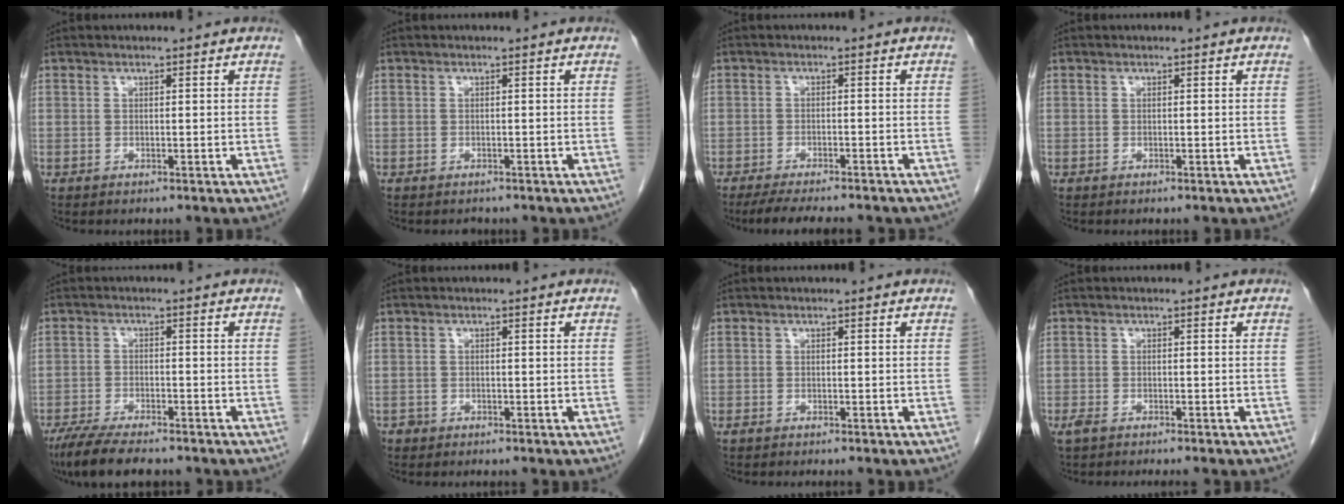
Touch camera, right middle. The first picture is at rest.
{"total": 1.0, "force": [-0.9, 0.5, 0.0], "torque": [-0.006, -0.001, -0.014]}
{"total": 11.1, "force": [-9.6, 2.1, 5.3], "torque": [-0.071, -0.012, -0.128]}
{"total": 0.0}
{"total": 9.5, "force": [-7.8, 1.9, 5.2], "torque": [-0.086, -0.020, -0.128]}
{"total": 1.1, "force": [-0.8, 0.7, -0.1], "torque": [-0.006, 0.003, -0.015]}
{"total": 1.3, "force": [-1.2, 0.2, 0.6], "torque": [-0.011, -0.002, -0.015]}
{"total": 4.6, "force": [-3.8, 1.1, 2.5], "torque": [-0.038, -0.010, -0.055]}